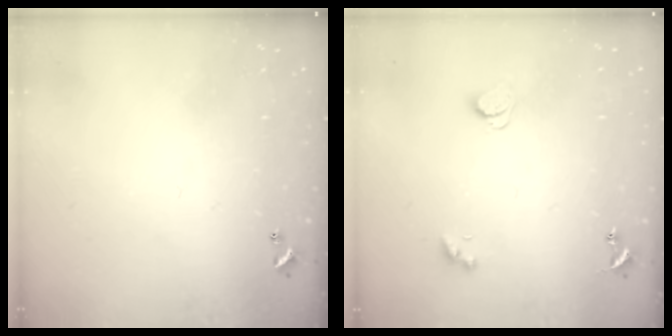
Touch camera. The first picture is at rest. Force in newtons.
{"total": 2.4, "press": 2.3, "slide": 0.6}